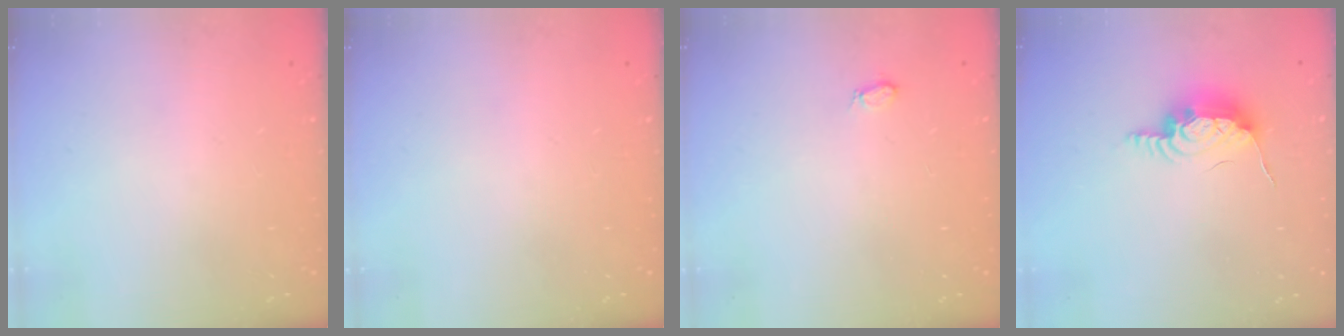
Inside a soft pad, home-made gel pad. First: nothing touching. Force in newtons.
{"total": 0.0}
{"total": 3.5, "press": 3.5, "slide": 0.5}
{"total": 10.3, "press": 10.1, "slide": 1.8}